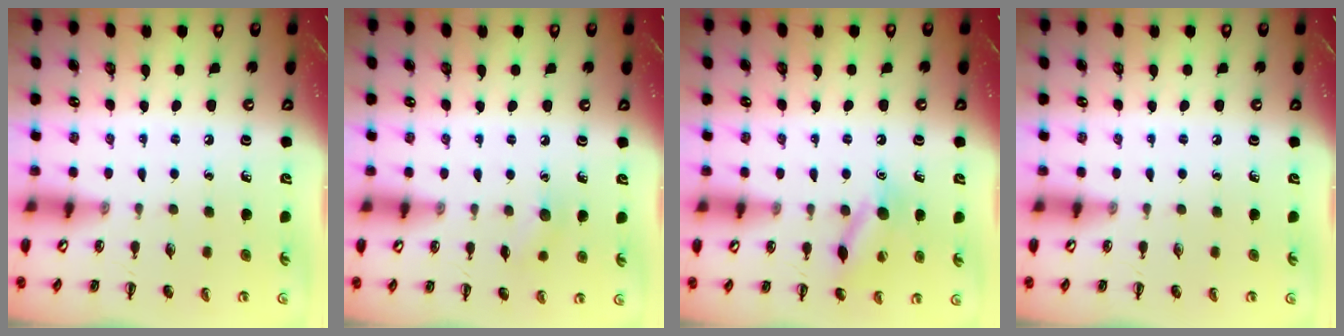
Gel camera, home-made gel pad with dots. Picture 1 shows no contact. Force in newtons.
{"total": 5.8, "press": 5.7, "slide": 1.5}
{"total": 11.0, "press": 10.9, "slide": 1.5}
{"total": 0.0}